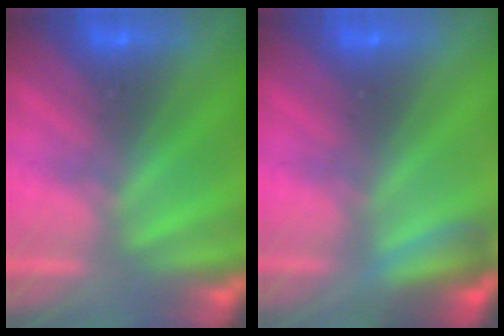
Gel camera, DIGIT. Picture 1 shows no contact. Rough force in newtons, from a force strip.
{"total": 2.9}